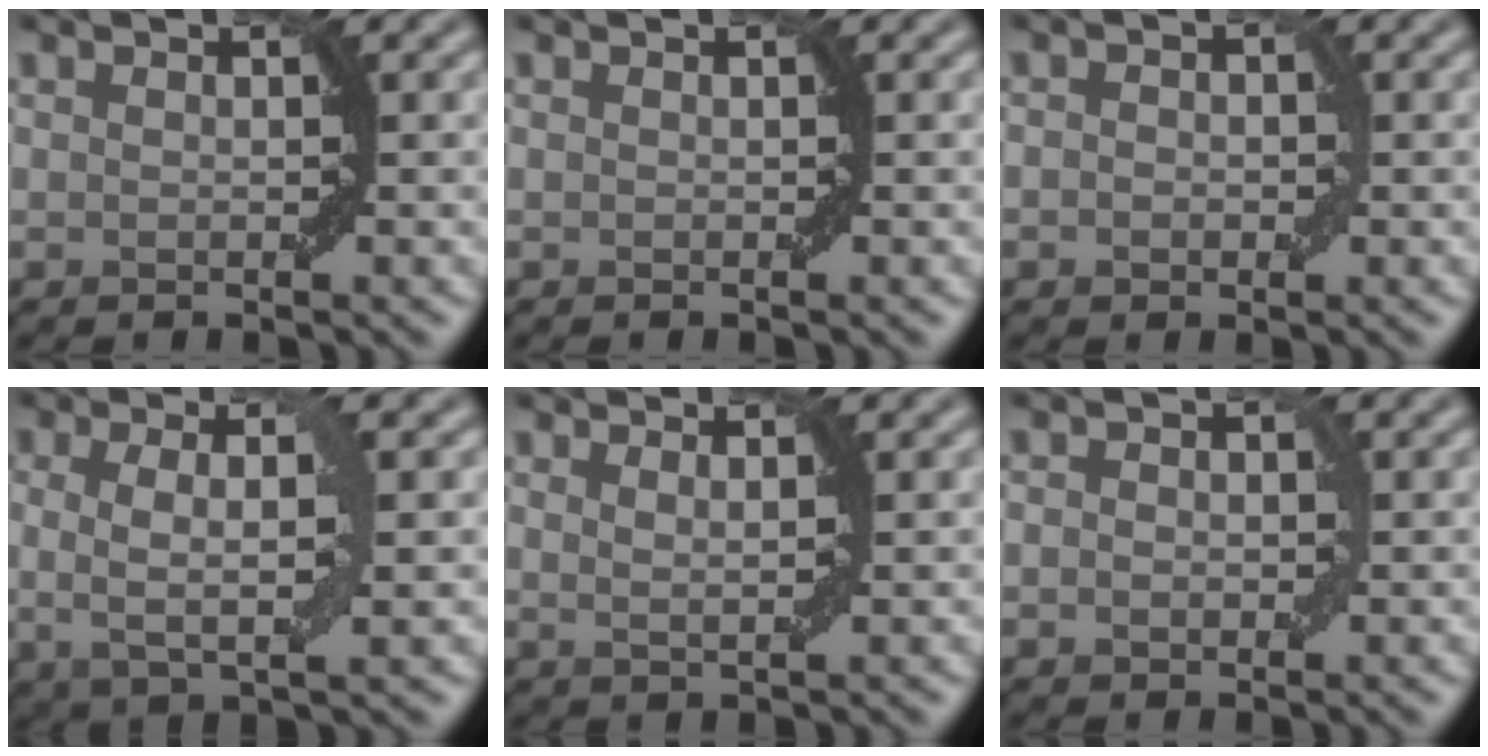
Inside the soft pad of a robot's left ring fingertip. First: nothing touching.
{"total": 0.0}
{"total": 1.6, "force": [0.0, 1.3, 1.0], "torque": [-0.006, 0.008, -0.008]}
{"total": 4.4, "force": [0.3, 1.2, 4.2], "torque": [-0.083, 0.000, 0.004]}
{"total": 1.3, "force": [0.8, 0.3, 1.1], "torque": [-0.016, -0.002, 0.014]}
{"total": 1.9, "force": [0.1, 1.4, 1.2], "torque": [-0.013, 0.006, -0.002]}